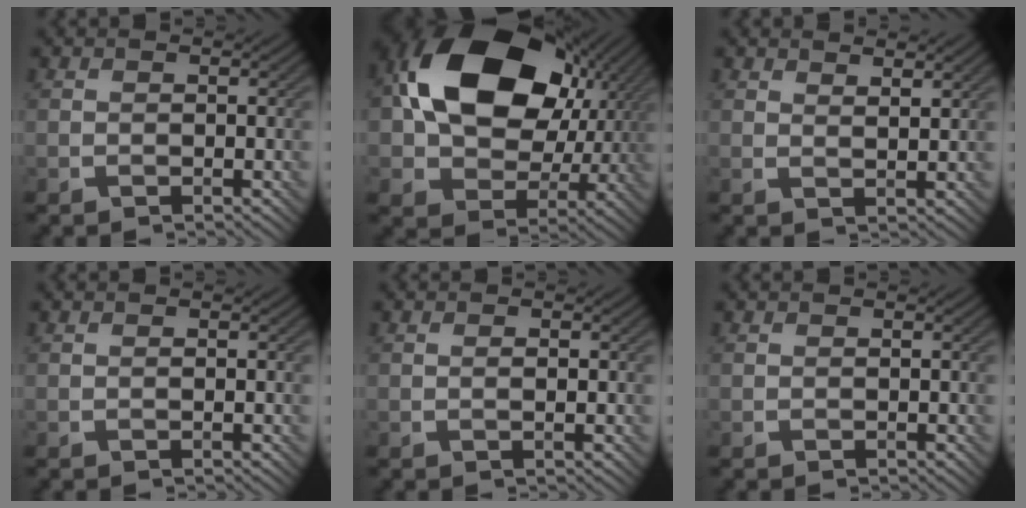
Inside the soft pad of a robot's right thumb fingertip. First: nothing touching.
{"total": 20.1, "force": [5.5, 14.5, 12.9], "torque": [-0.250, 0.017, 0.105]}
{"total": 2.3, "force": [1.8, 0.4, 1.4], "torque": [-0.021, -0.004, 0.035]}
{"total": 0.0}
{"total": 0.9, "force": [0.0, 0.2, 0.9], "torque": [-0.014, -0.001, -0.001]}
{"total": 0.0}